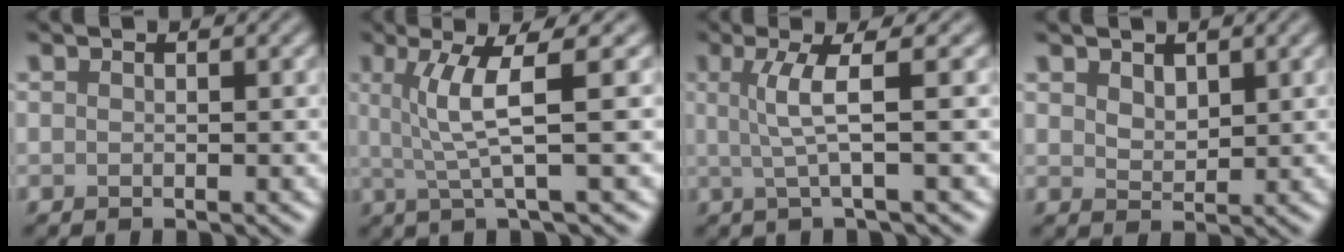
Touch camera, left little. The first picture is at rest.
{"total": 4.7, "force": [1.0, 0.6, 4.6], "torque": [-0.085, 0.003, 0.022]}
{"total": 3.8, "force": [0.5, 0.6, 3.7], "torque": [-0.072, 0.003, 0.009]}
{"total": 1.9, "force": [1.1, 1.1, 1.0], "torque": [-0.020, -0.003, 0.024]}